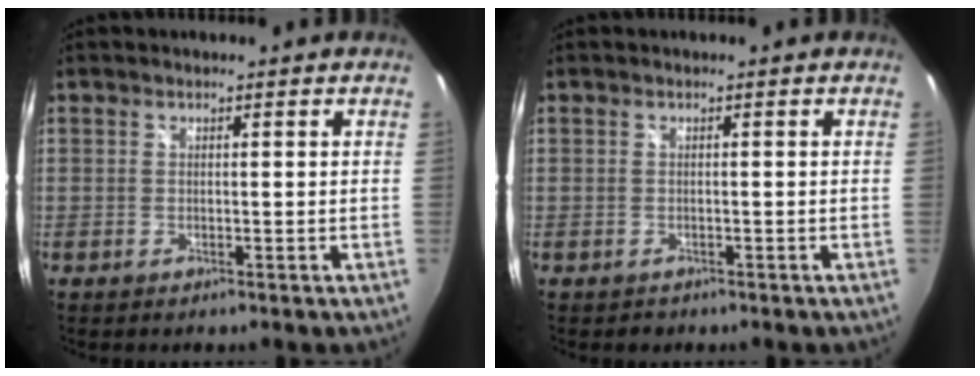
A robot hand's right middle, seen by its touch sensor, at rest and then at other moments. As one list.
[{"total": 1.0, "force": [-0.7, 0.7, 0.1], "torque": [-0.003, -0.002, -0.008]}]